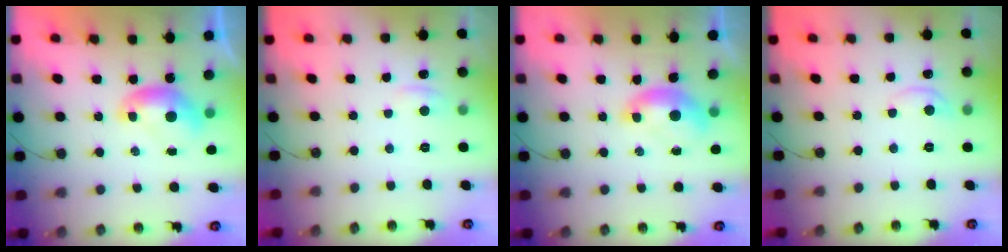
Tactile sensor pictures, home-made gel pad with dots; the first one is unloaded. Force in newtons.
{"total": 0.9, "press": 0.5, "slide": 0.7}
{"total": 1.8, "press": 1.7, "slide": 0.7}
{"total": 0.0}